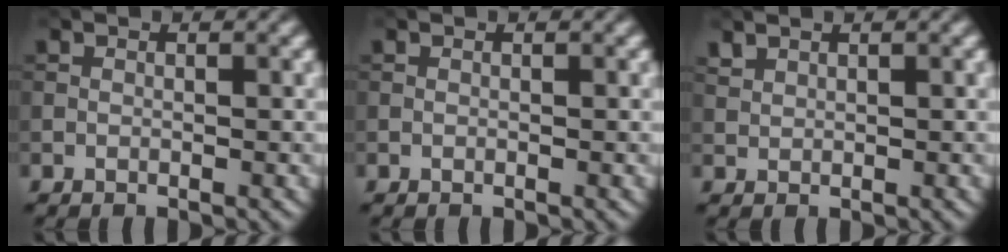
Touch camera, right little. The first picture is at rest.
{"total": 0.0}
{"total": 1.0, "force": [0.9, 0.4, 0.2], "torque": [-0.008, 0.001, 0.024]}